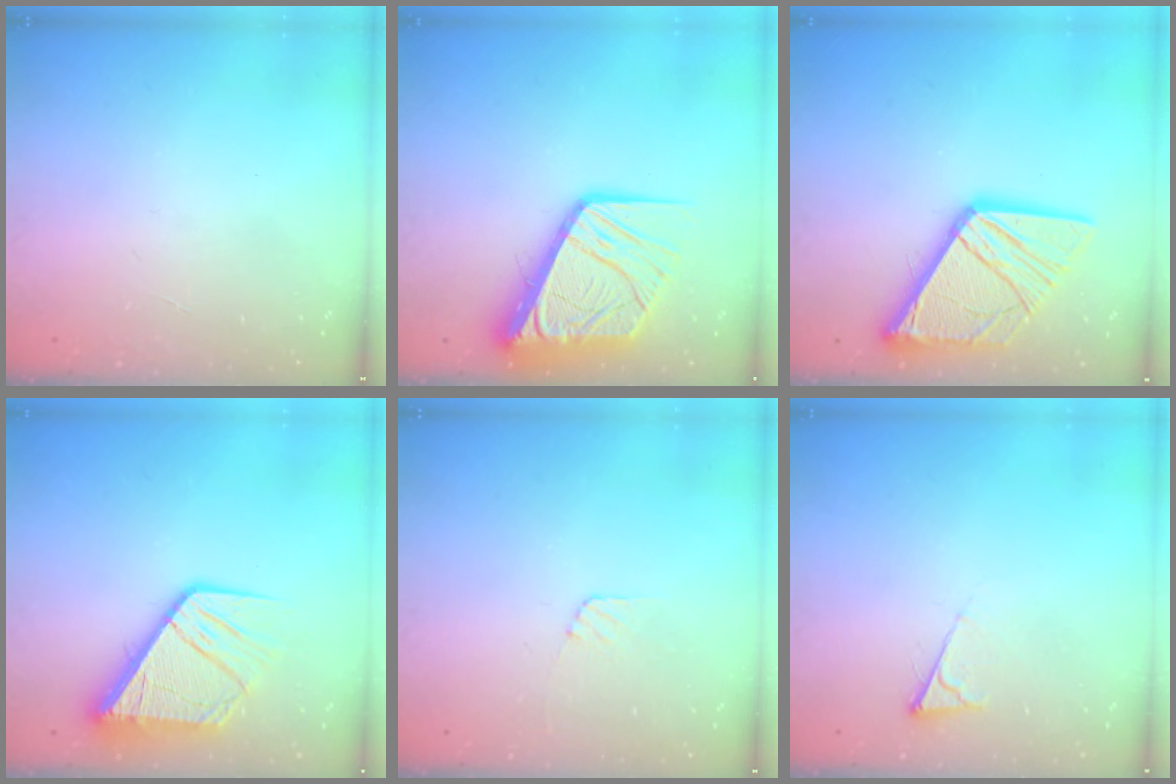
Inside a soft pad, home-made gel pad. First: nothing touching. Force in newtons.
{"total": 15.8, "press": 15.7, "slide": 1.8}
{"total": 16.7, "press": 16.6, "slide": 1.8}
{"total": 14.2, "press": 14.1, "slide": 1.8}
{"total": 5.5, "press": 5.5, "slide": 0.4}
{"total": 4.2, "press": 4.2, "slide": 0.4}